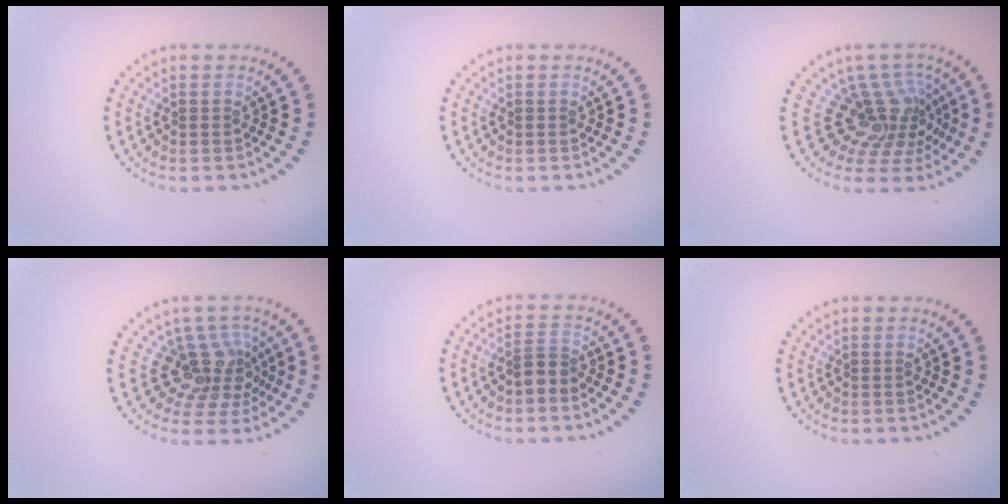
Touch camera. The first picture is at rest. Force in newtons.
{"total": 0.0}
{"total": 4.5, "press": 3.0, "slide": 3.3}
{"total": 4.5, "press": 3.2, "slide": 3.1}
{"total": 2.1, "press": 1.6, "slide": 1.3}
{"total": 0.0}